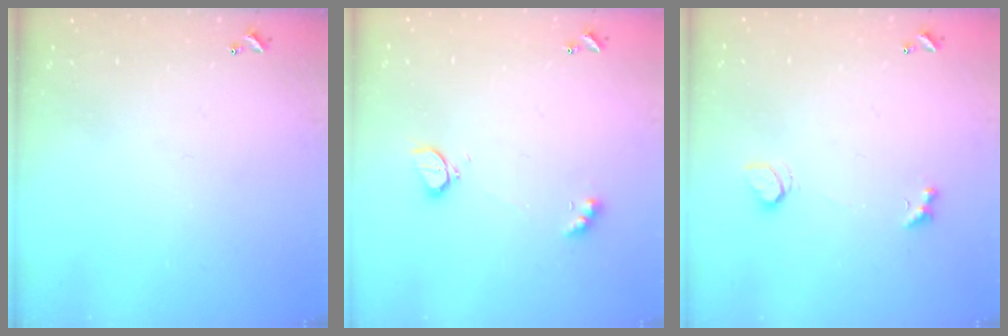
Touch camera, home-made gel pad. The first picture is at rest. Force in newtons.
{"total": 2.8, "press": 2.7, "slide": 0.6}
{"total": 2.3, "press": 1.9, "slide": 1.1}